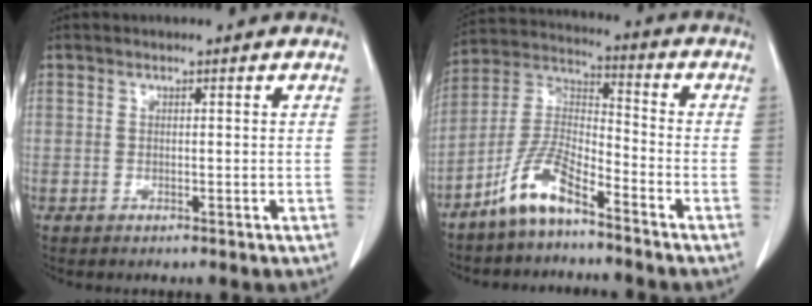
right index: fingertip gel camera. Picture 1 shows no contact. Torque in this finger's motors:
{"motor_torque": [1.33, -0.80, 0.24, 0.16]}